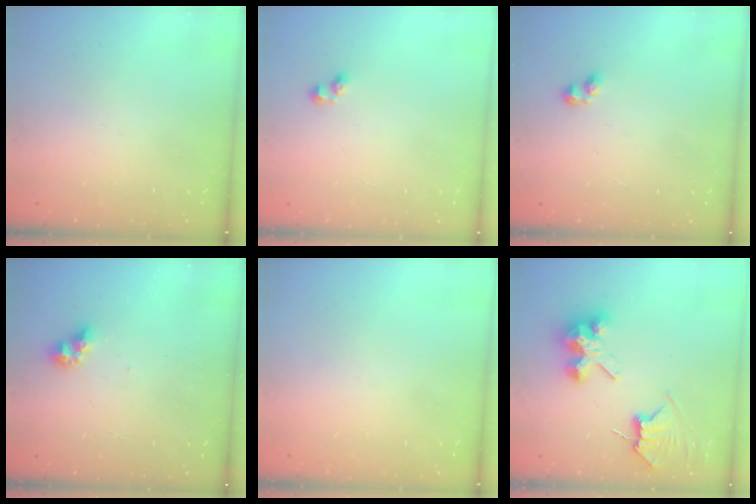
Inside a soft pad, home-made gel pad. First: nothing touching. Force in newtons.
{"total": 3.0, "press": 2.7, "slide": 1.3}
{"total": 2.5, "press": 2.3, "slide": 0.9}
{"total": 6.3, "press": 6.3, "slide": 0.5}
{"total": 0.0}
{"total": 7.2, "press": 7.2, "slide": 0.6}